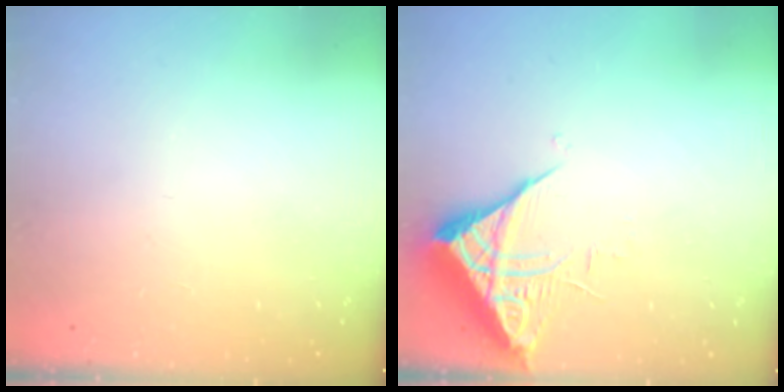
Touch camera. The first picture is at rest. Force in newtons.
{"total": 7.0, "press": 7.0, "slide": 0.6}